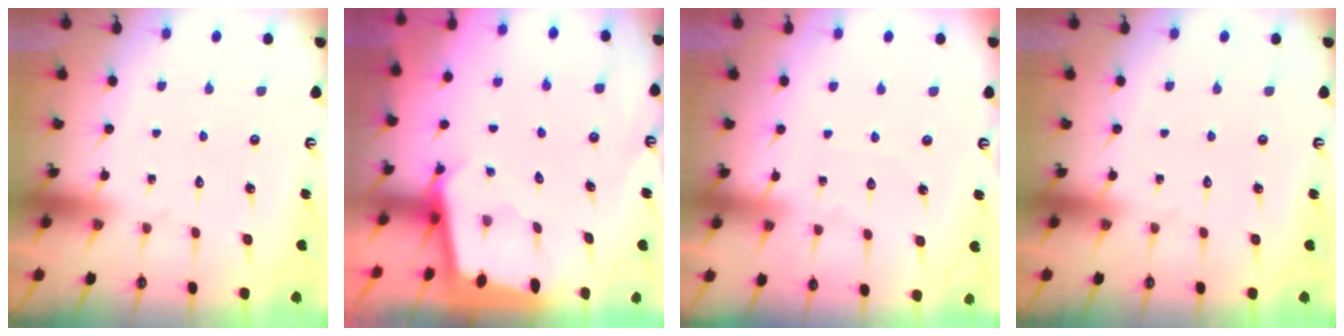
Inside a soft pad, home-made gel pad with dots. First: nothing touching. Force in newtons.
{"total": 2.5, "press": 2.5, "slide": 0.1}
{"total": 3.4, "press": 3.4, "slide": 0.4}
{"total": 0.0}